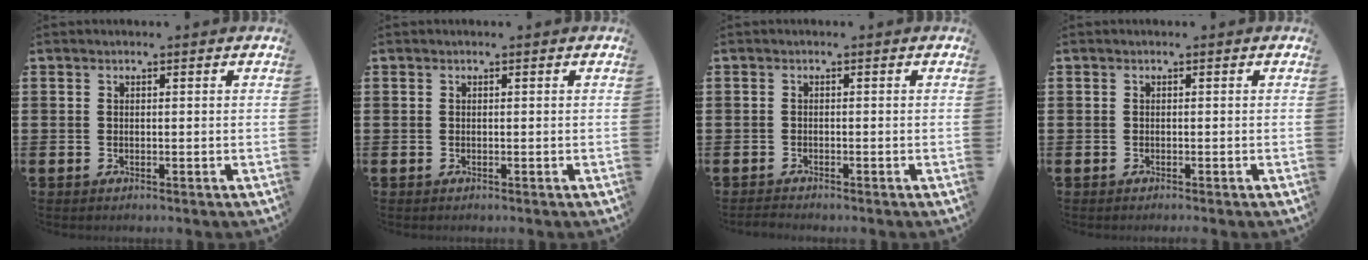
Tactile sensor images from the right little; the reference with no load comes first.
{"total": 0.0}
{"total": 0.7, "force": [-0.7, 0.1, 0.2], "torque": [-0.005, -0.003, -0.014]}
{"total": 0.0}